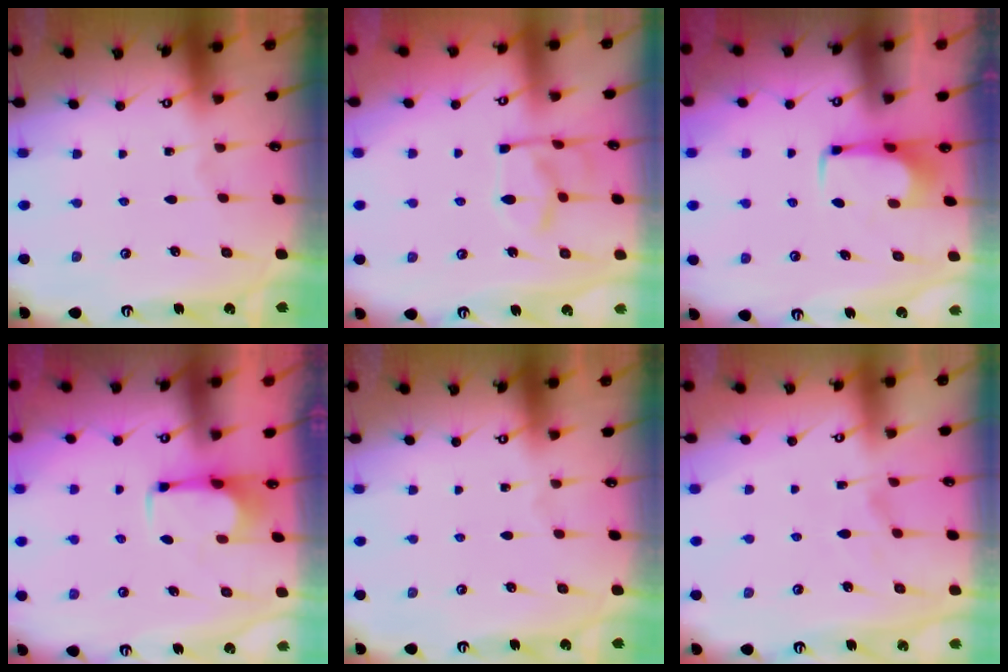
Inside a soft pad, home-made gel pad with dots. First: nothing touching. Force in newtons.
{"total": 4.2, "press": 4.1, "slide": 0.5}
{"total": 1.7, "press": 1.6, "slide": 0.5}
{"total": 2.8, "press": 2.7, "slide": 0.7}
{"total": 0.0}
{"total": 2.5, "press": 2.1, "slide": 1.3}